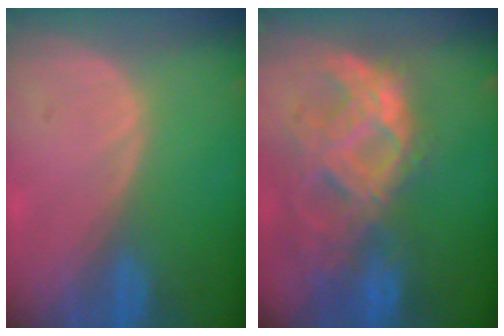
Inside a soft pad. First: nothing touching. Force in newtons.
{"total": 11.0, "press": 9.3, "slide": 5.7}